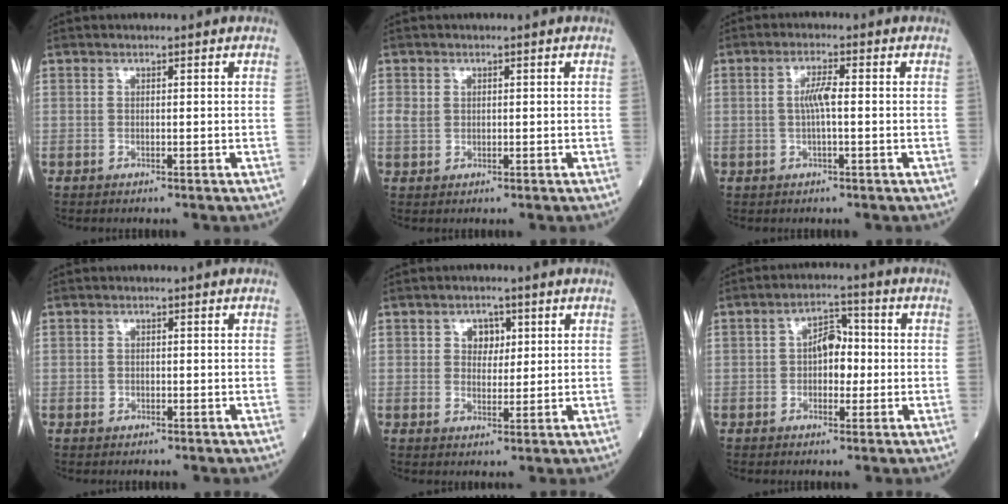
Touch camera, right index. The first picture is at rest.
{"total": 2.0, "force": [0.5, 1.7, 0.9], "torque": [-0.020, 0.010, 0.012]}
{"total": 3.4, "force": [0.0, 0.4, 3.3], "torque": [-0.068, 0.005, 0.000]}
{"total": 0.8, "force": [-0.3, 0.7, 0.2], "torque": [-0.001, 0.003, -0.005]}
{"total": 3.3, "force": [1.2, 2.4, 1.9], "torque": [-0.022, 0.006, 0.018]}
{"total": 5.1, "force": [-0.2, 3.0, 4.2], "torque": [-0.066, 0.017, -0.008]}